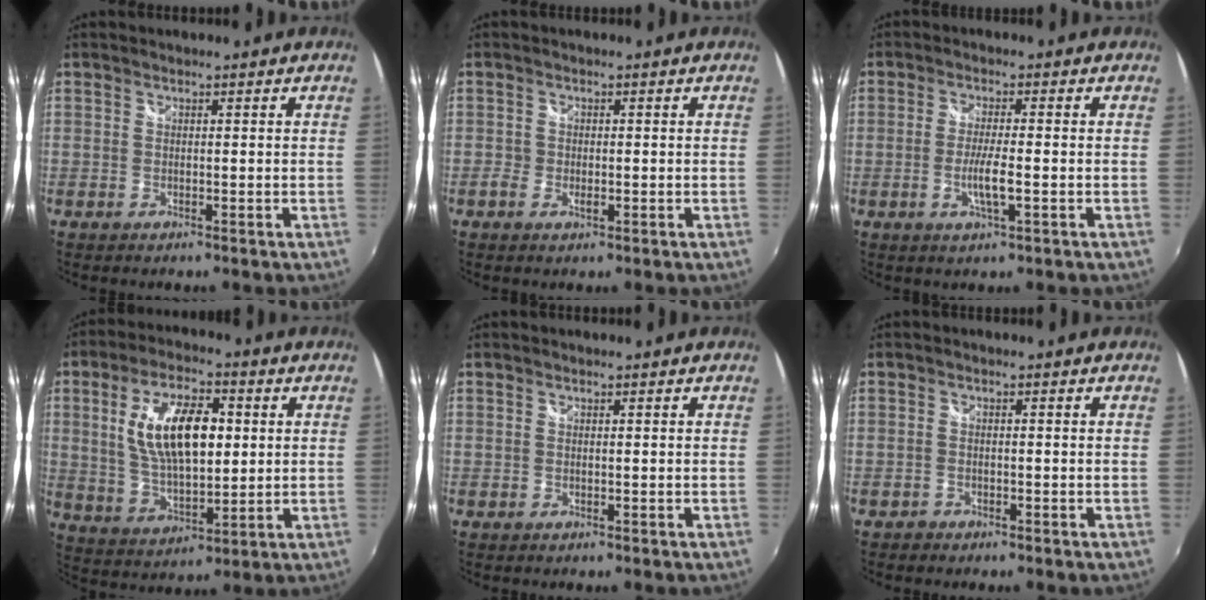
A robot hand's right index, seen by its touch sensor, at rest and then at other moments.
{"total": 1.6, "force": [-0.8, 1.0, 1.0], "torque": [-0.020, -0.004, -0.015]}
{"total": 4.3, "force": [-1.3, 0.1, 4.1], "torque": [-0.079, -0.009, -0.024]}
{"total": 14.7, "force": [2.9, 6.7, 12.7], "torque": [-0.236, 0.007, 0.059]}
{"total": 0.0}
{"total": 1.2, "force": [-0.9, 0.7, 0.0], "torque": [-0.004, 0.000, -0.017]}